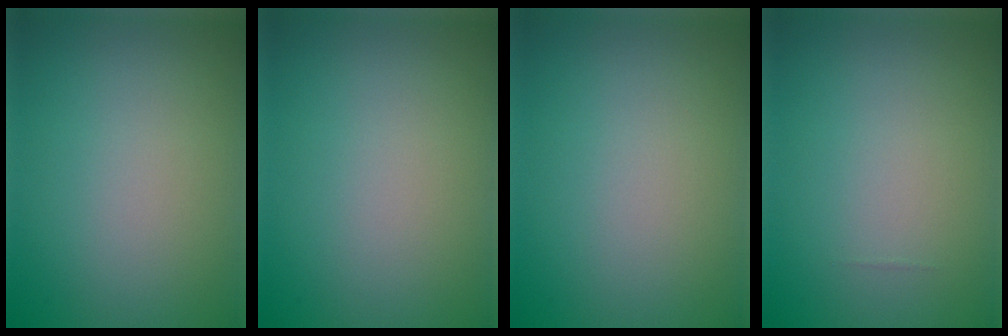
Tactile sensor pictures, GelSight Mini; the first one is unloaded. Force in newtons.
{"total": 0.0}
{"total": 0.0}
{"total": 0.0}